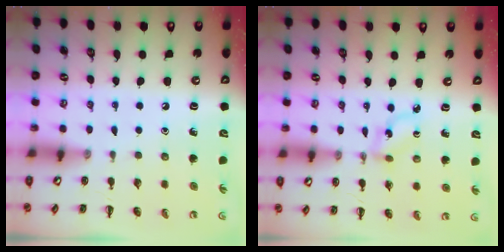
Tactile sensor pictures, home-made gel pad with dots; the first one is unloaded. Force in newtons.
{"total": 1.8, "press": 1.7, "slide": 0.5}